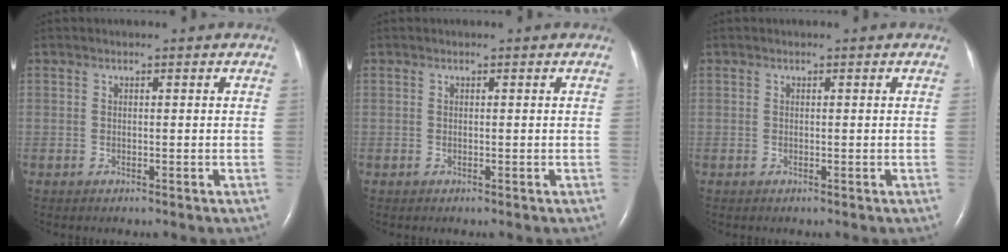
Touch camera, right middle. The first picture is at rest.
{"total": 0.0}
{"total": 0.0}